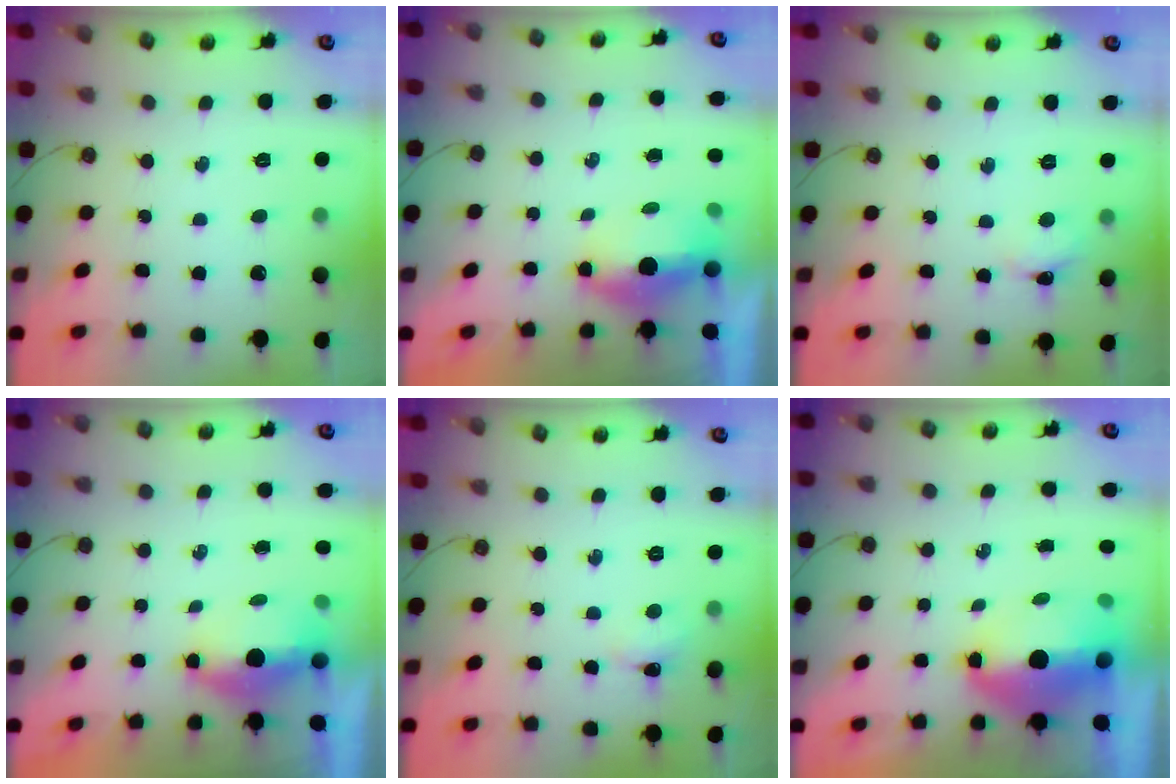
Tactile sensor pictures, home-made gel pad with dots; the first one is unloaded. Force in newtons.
{"total": 5.3, "press": 5.1, "slide": 1.3}
{"total": 3.0, "press": 3.0, "slide": 0.4}
{"total": 4.7, "press": 4.5, "slide": 1.2}
{"total": 2.7, "press": 2.6, "slide": 0.5}
{"total": 7.9, "press": 7.8, "slide": 1.4}